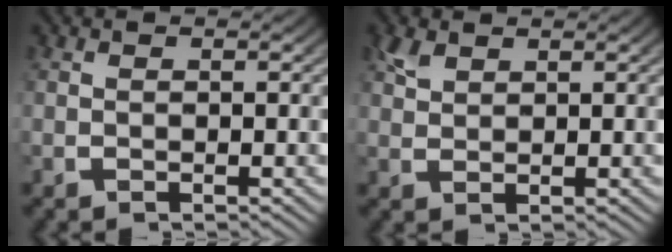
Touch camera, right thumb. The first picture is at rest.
{"total": 1.7, "force": [1.5, 0.6, 0.4], "torque": [-0.006, 0.003, 0.032]}